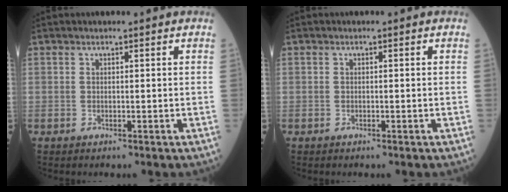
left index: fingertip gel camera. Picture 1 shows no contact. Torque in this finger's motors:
{"motor_torque": [0.00, 0.00, 0.00, 0.00]}